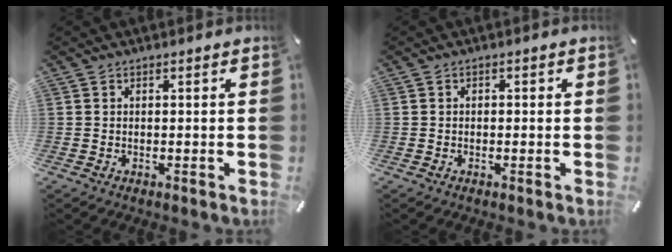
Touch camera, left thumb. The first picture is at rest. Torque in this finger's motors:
{"motor_torque": [-0.16, -0.36, -0.11, -0.17, -0.02]}